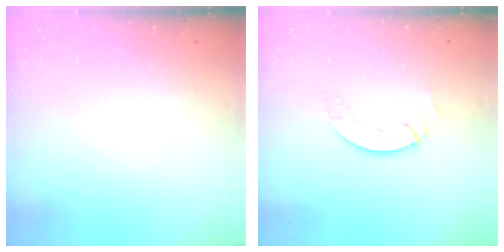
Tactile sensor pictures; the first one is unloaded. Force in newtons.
{"total": 2.7, "press": 2.7, "slide": 0.2}